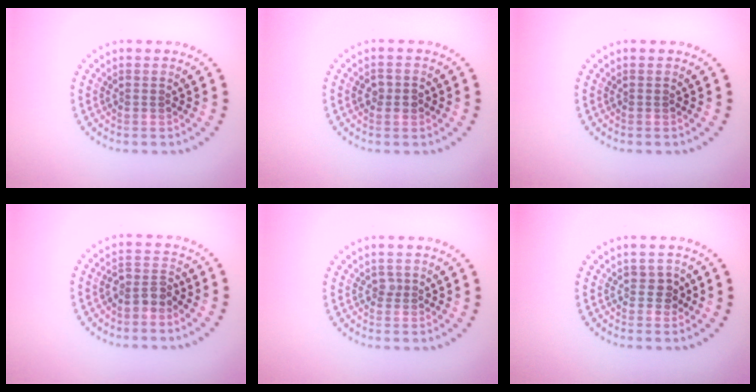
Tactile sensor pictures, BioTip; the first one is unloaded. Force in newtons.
{"total": 1.4, "press": 1.4, "slide": 0.1}
{"total": 0.0}
{"total": 2.3, "press": 1.9, "slide": 1.3}
{"total": 0.7, "press": 0.5, "slide": 0.5}
{"total": 1.3, "press": 1.0, "slide": 0.7}